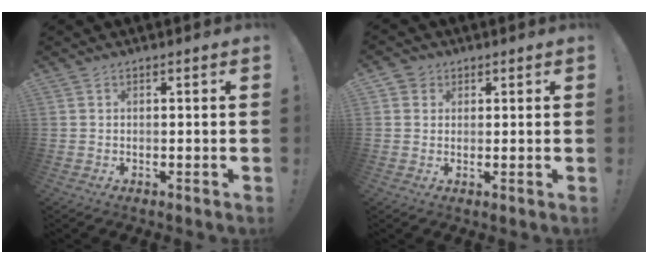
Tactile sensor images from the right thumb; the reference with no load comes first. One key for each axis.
{"total": 3.2, "fx": 1.2, "fy": 2.8, "fz": 0.6, "tx": -0.009, "ty": 0.000, "tz": 0.023}